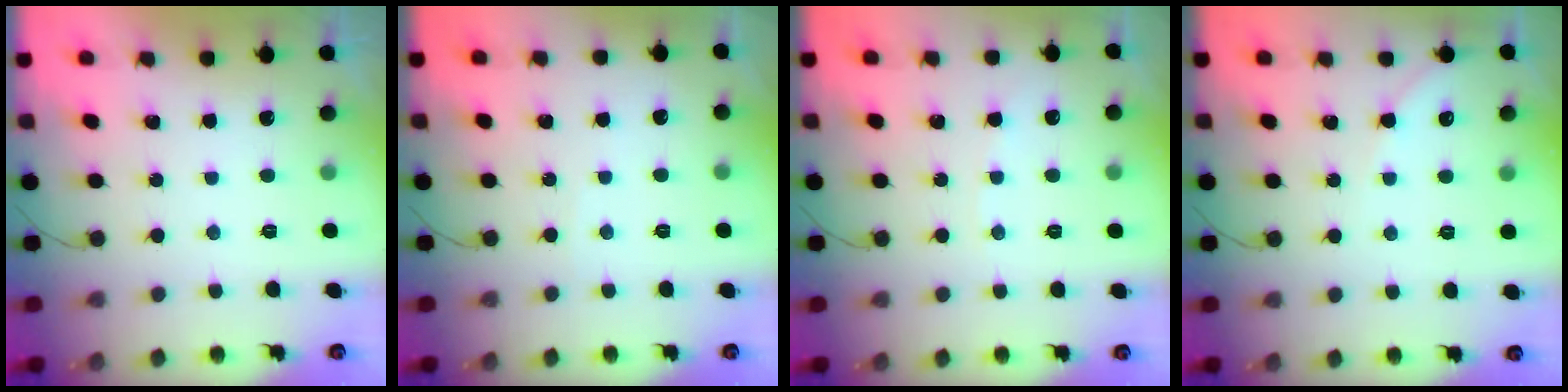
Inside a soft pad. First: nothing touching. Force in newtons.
{"total": 2.3, "press": 2.2, "slide": 0.3}
{"total": 3.2, "press": 3.2, "slide": 0.4}
{"total": 4.1, "press": 4.0, "slide": 0.6}